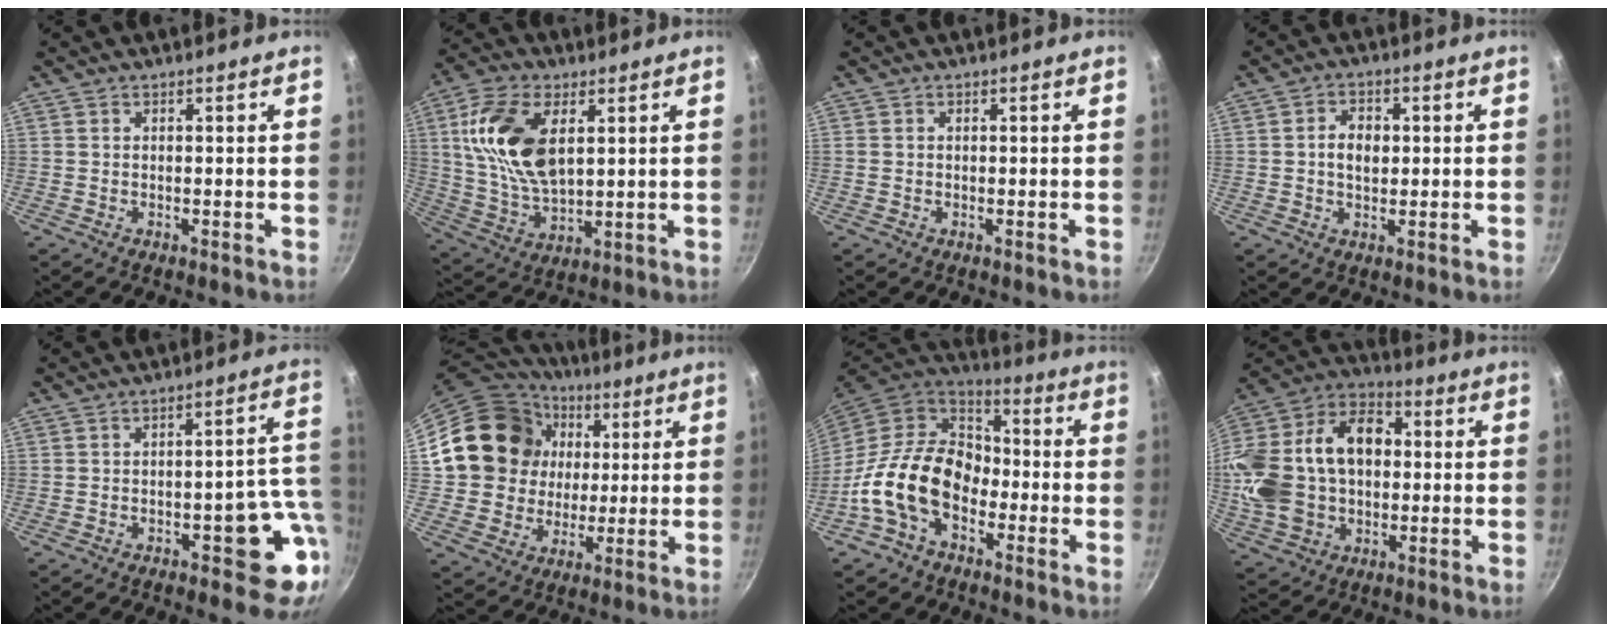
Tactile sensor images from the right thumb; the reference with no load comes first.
{"total": 16.2, "force": [4.5, 8.9, 12.8], "torque": [-0.236, -0.010, 0.092]}
{"total": 0.5, "force": [0.1, 0.5, 0.2], "torque": [-0.004, 0.003, 0.000]}
{"total": 5.1, "force": [0.4, 3.6, 3.6], "torque": [-0.042, 0.008, 0.002]}
{"total": 10.4, "force": [-2.9, 5.0, 8.6], "torque": [-0.042, 0.033, -0.035]}
{"total": 19.8, "force": [4.4, 17.5, 8.4], "torque": [-0.142, 0.016, 0.081]}
{"total": 17.7, "force": [-5.3, 12.2, 11.6], "torque": [-0.177, 0.050, -0.120]}
{"total": 24.2, "force": [0.9, 17.2, 17.0], "torque": [-0.312, 0.050, 0.015]}